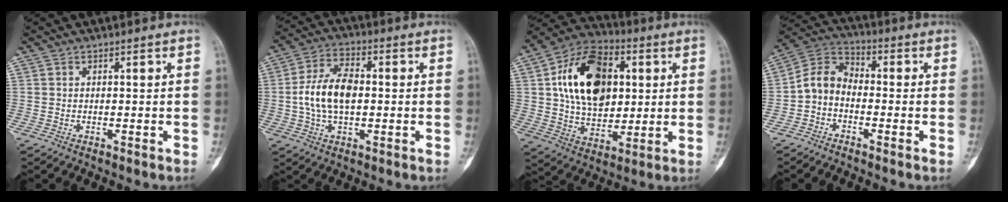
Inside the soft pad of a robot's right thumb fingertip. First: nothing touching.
{"total": 11.0, "force": [-0.2, 6.2, 9.1], "torque": [-0.173, 0.018, -0.006]}
{"total": 20.3, "force": [4.3, 13.4, 14.6], "torque": [-0.212, 0.002, 0.075]}
{"total": 7.1, "force": [-1.9, 5.2, 4.4], "torque": [-0.073, 0.037, -0.055]}